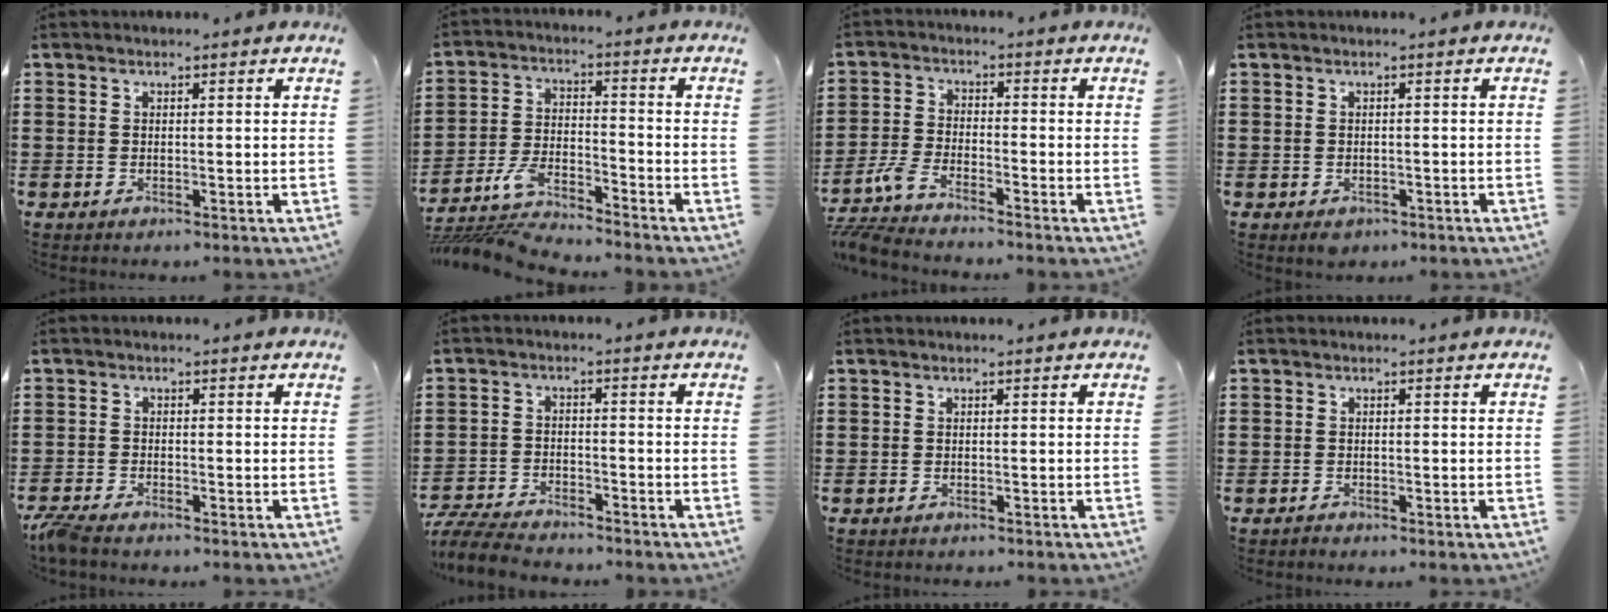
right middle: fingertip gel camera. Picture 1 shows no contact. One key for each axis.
{"total": 6.6, "fx": -5.9, "fy": 1.3, "fz": 2.6, "tx": -0.075, "ty": -0.008, "tz": -0.121}
{"total": 4.8, "fx": -4.2, "fy": 0.7, "fz": 2.2, "tx": -0.079, "ty": -0.016, "tz": -0.091}
{"total": 0.7, "fx": -0.5, "fy": 0.4, "fz": 0.1, "tx": -0.003, "ty": 0.000, "tz": -0.011}
{"total": 2.7, "fx": -2.4, "fy": 0.3, "fz": 1.1, "tx": -0.039, "ty": -0.006, "tz": -0.054}
{"total": 6.2, "fx": -6.0, "fy": 1.0, "fz": 1.3, "tx": -0.040, "ty": 0.006, "tz": -0.122}
{"total": 0.6, "fx": -0.6, "fy": -0.1, "fz": -0.1, "tx": 0.000, "ty": -0.001, "tz": -0.012}
{"total": 0.9, "fx": -0.8, "fy": 0.3, "fz": -0.1, "tx": 0.000, "ty": 0.001, "tz": -0.017}